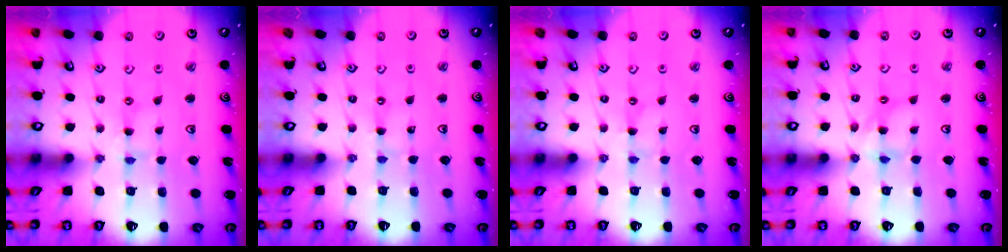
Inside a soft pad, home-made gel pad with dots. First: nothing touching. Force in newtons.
{"total": 0.5, "press": 0.5, "slide": 0.1}
{"total": 0.0}
{"total": 7.3, "press": 7.3, "slide": 0.6}